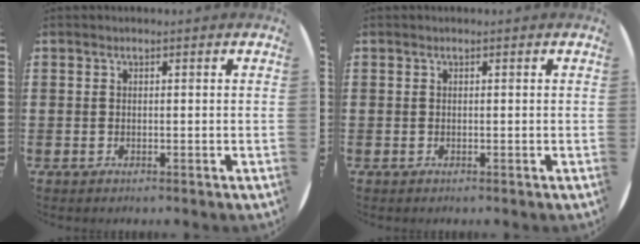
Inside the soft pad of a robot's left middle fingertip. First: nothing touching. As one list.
[{"total": 0.0}]